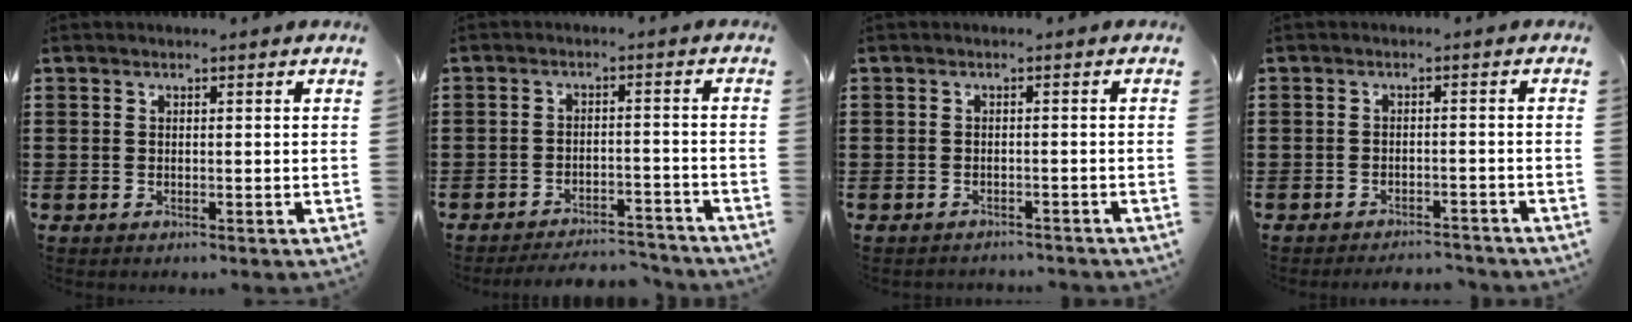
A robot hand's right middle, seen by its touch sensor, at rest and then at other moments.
{"total": 3.8, "force": [-3.8, 0.2, 0.5], "torque": [-0.019, -0.001, -0.080]}
{"total": 1.1, "force": [-1.0, 0.0, 0.0], "torque": [-0.005, -0.001, -0.022]}
{"total": 2.4, "force": [-2.4, 0.1, 0.0], "torque": [-0.006, -0.001, -0.051]}